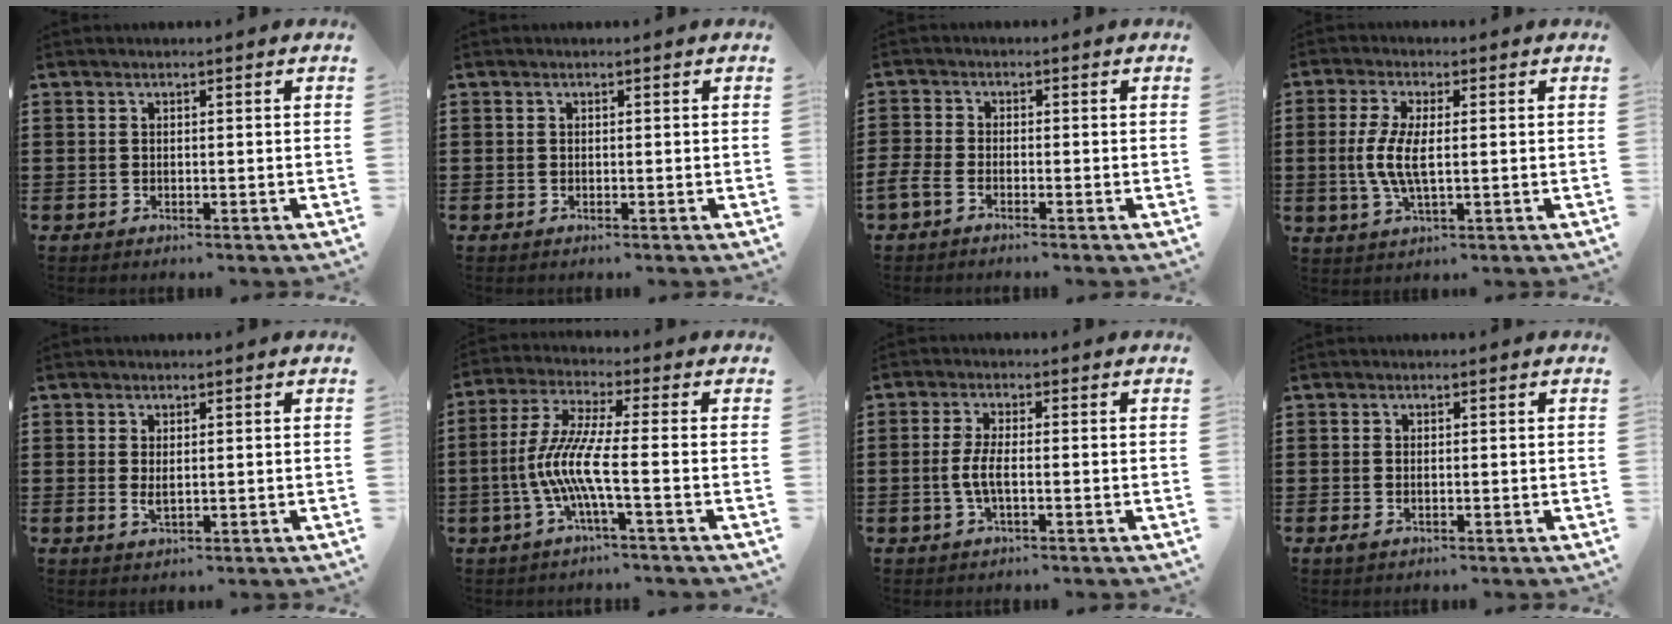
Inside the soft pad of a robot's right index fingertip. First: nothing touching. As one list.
[{"total": 0.0}, {"total": 2.1, "force": [-1.7, 0.4, 1.1], "torque": [-0.035, -0.003, -0.037]}, {"total": 6.2, "force": [0.1, 2.3, 5.8], "torque": [-0.128, -0.002, -0.005]}, {"total": 1.9, "force": [0.4, 0.7, 1.8], "torque": [-0.034, 0.001, 0.007]}, {"total": 8.5, "force": [-2.4, 0.4, 8.2], "torque": [-0.190, -0.020, -0.059]}, {"total": 4.0, "force": [-0.8, 1.1, 3.7], "torque": [-0.096, -0.008, -0.025]}, {"total": 0.7, "force": [-0.1, 0.3, 0.7], "torque": [-0.015, -0.001, -0.001]}]